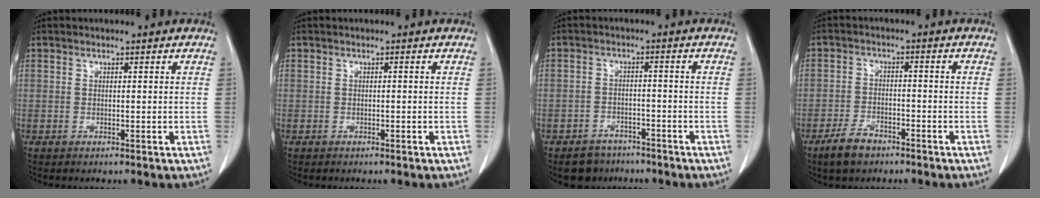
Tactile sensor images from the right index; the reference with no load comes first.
{"total": 0.0}
{"total": 4.9, "force": [-3.8, 3.0, 0.6], "torque": [-0.008, 0.007, -0.059]}
{"total": 5.0, "force": [-3.7, 2.3, 2.6], "torque": [-0.056, -0.001, -0.065]}